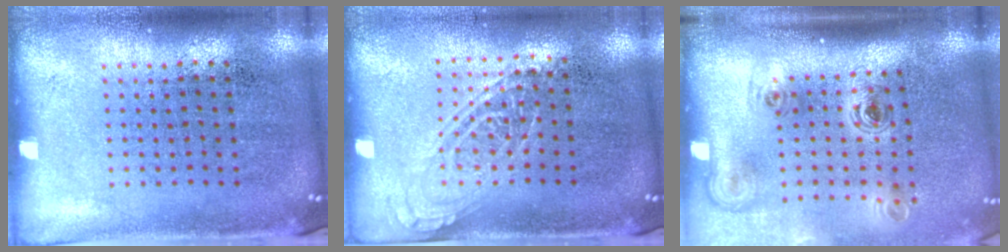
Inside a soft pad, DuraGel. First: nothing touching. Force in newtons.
{"total": 1.3, "press": 1.2, "slide": 0.6}
{"total": 2.2, "press": 1.5, "slide": 1.7}